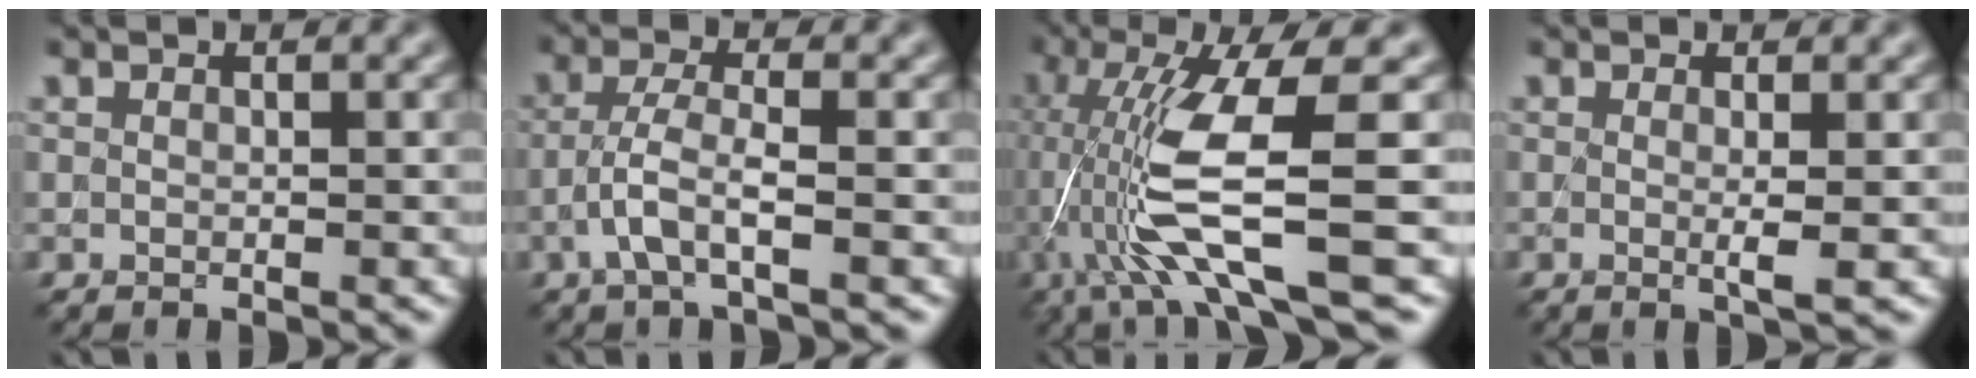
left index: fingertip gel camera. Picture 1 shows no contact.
{"total": 2.9, "force": [-1.2, 0.5, 2.6], "torque": [-0.060, 0.009, -0.033]}
{"total": 9.8, "force": [-1.7, 1.8, 9.5], "torque": [-0.184, -0.005, -0.029]}
{"total": 2.0, "force": [0.1, 0.4, 2.0], "torque": [-0.034, -0.006, -0.006]}